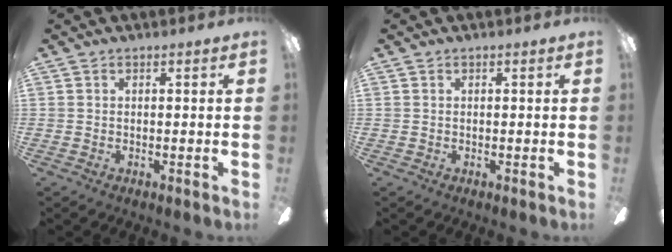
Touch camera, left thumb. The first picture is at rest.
{"total": 0.0}